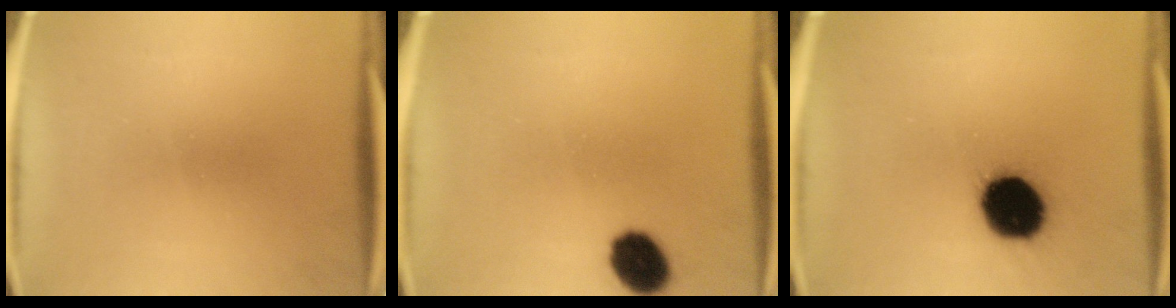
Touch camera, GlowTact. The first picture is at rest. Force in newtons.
{"total": 8.4}
{"total": 17.3}